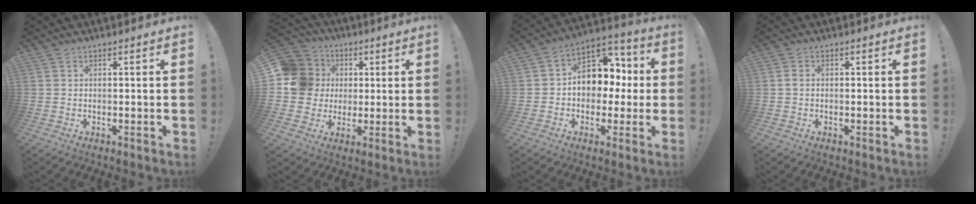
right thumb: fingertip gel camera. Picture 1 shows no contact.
{"total": 14.3, "force": [2.1, 13.1, 5.3], "torque": [-0.099, 0.005, 0.056]}
{"total": 12.0, "force": [0.7, 10.0, 6.6], "torque": [-0.083, 0.005, 0.022]}
{"total": 1.2, "force": [0.0, 0.7, 0.9], "torque": [-0.020, 0.004, 0.000]}